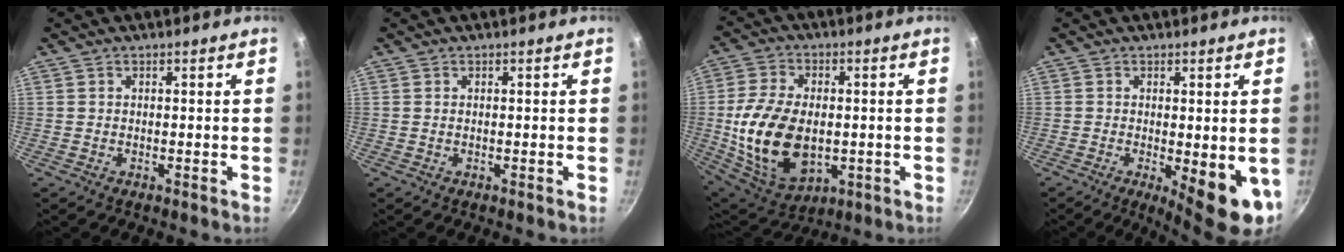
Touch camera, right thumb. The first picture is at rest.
{"total": 0.0}
{"total": 18.4, "force": [-1.6, 11.5, 14.2], "torque": [-0.260, -0.003, -0.013]}
{"total": 9.9, "force": [-1.9, 3.0, 9.2], "torque": [-0.102, -0.010, -0.015]}